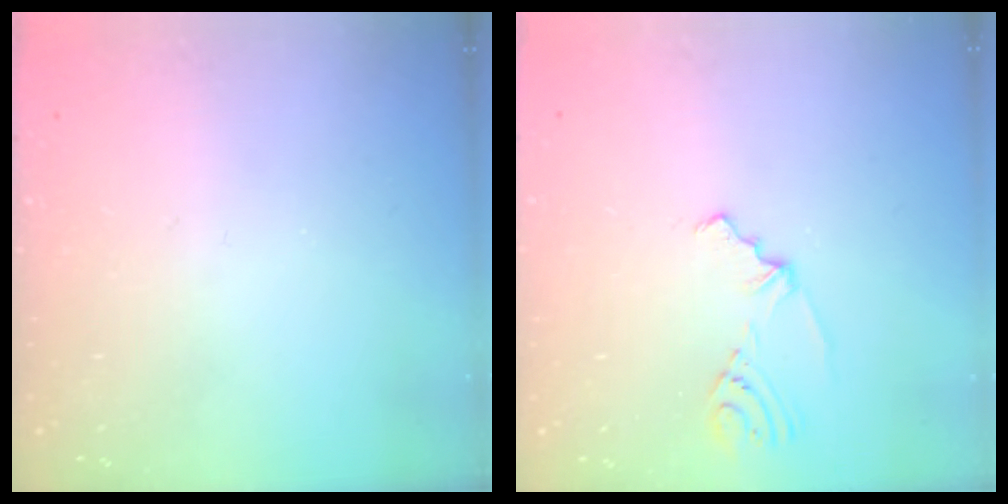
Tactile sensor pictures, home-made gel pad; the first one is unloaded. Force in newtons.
{"total": 2.3, "press": 1.9, "slide": 1.4}